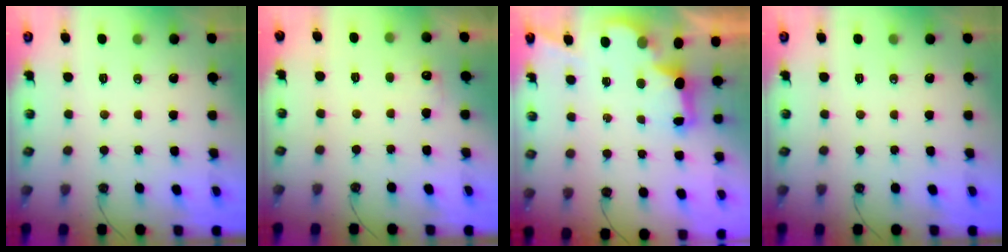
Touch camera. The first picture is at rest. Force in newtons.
{"total": 5.4, "press": 5.2, "slide": 1.1}
{"total": 2.9, "press": 2.8, "slide": 0.9}
{"total": 0.0}